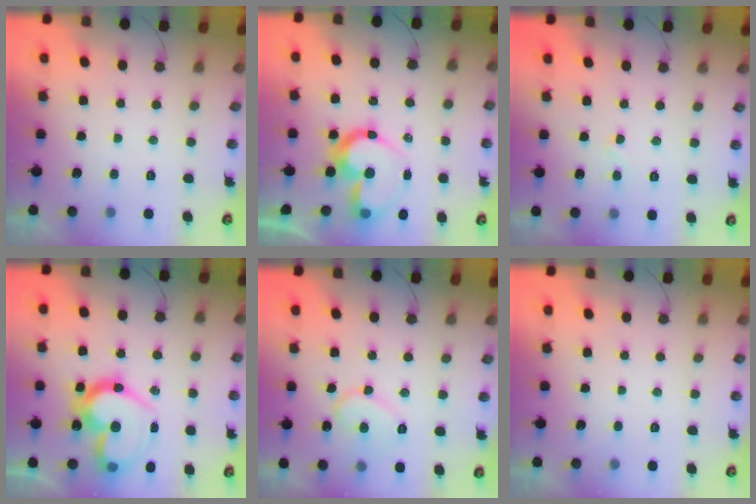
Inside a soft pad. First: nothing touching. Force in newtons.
{"total": 12.3, "press": 12.2, "slide": 2.0}
{"total": 3.5, "press": 3.5, "slide": 0.2}
{"total": 19.6, "press": 19.6, "slide": 1.2}
{"total": 9.5, "press": 9.4, "slide": 0.7}
{"total": 0.0}